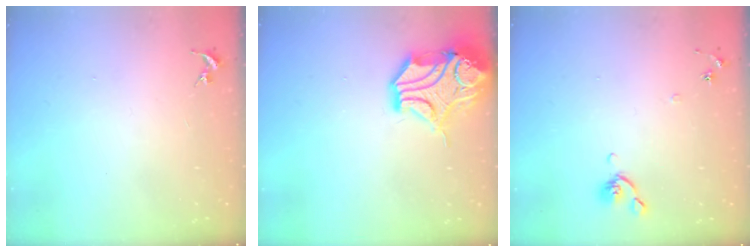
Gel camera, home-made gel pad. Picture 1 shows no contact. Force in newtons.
{"total": 15.9, "press": 15.8, "slide": 2.3}
{"total": 6.2, "press": 6.2, "slide": 0.8}